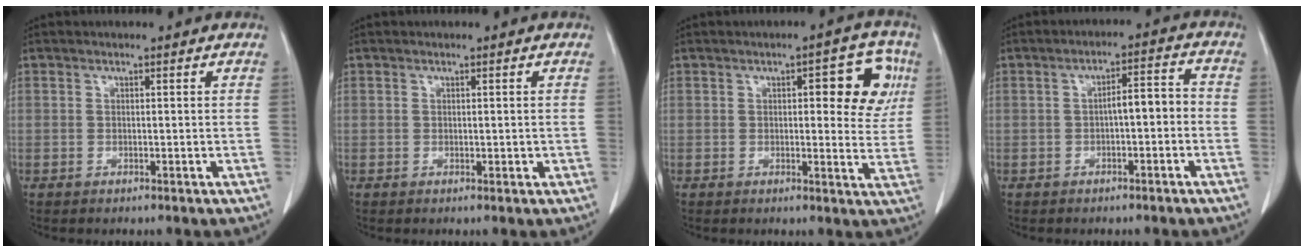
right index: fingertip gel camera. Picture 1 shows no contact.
{"total": 0.9, "force": [0.0, 0.5, 0.8], "torque": [-0.010, -0.002, 0.002]}
{"total": 8.2, "force": [2.5, 2.9, 7.3], "torque": [-0.071, 0.014, 0.024]}
{"total": 5.9, "force": [-1.2, 1.6, 5.5], "torque": [-0.080, 0.032, -0.016]}